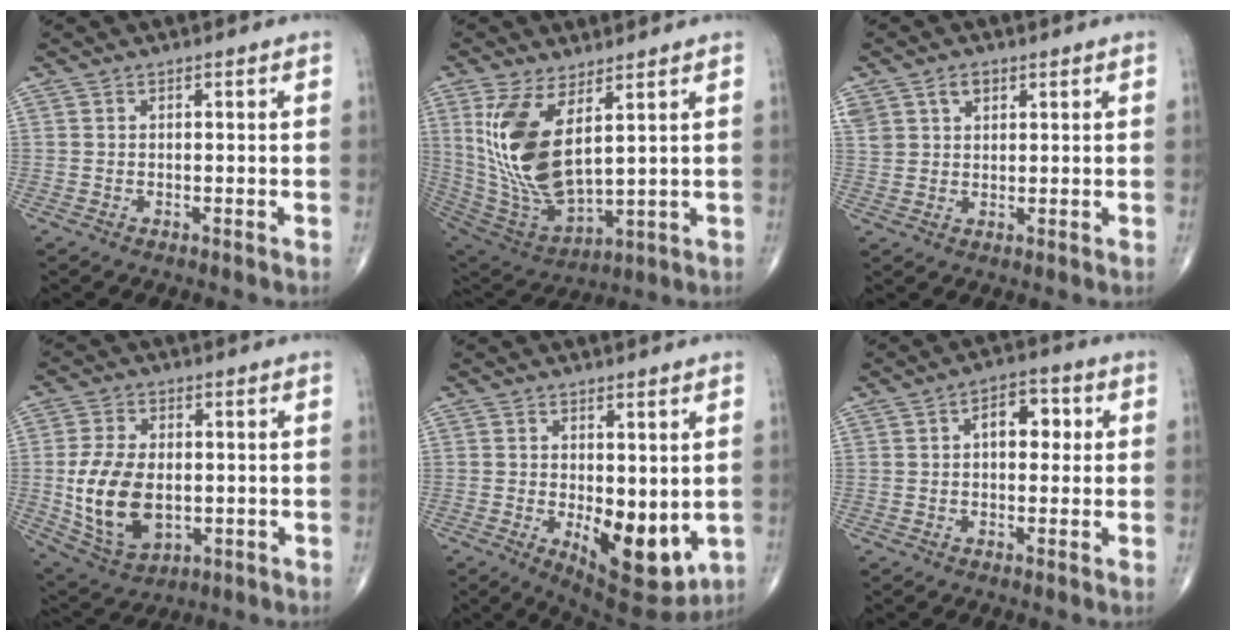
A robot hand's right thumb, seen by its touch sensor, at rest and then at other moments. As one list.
[{"total": 15.9, "force": [4.9, 7.0, 13.4], "torque": [-0.265, -0.032, 0.117]}, {"total": 4.6, "force": [2.4, 3.3, 2.2], "torque": [-0.026, -0.005, 0.048]}, {"total": 14.2, "force": [-1.1, 8.8, 11.0], "torque": [-0.204, -0.006, -0.003]}, {"total": 12.6, "force": [-2.2, 5.9, 10.9], "torque": [-0.133, -0.027, -0.015]}, {"total": 6.7, "force": [1.1, 4.1, 5.2], "torque": [-0.048, 0.015, 0.006]}]